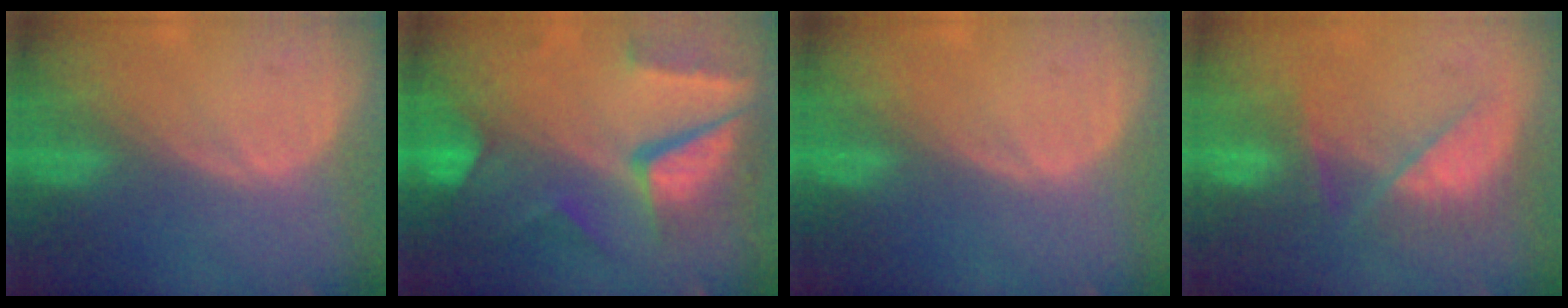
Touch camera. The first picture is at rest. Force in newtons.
{"total": 10.3, "press": 8.8, "slide": 5.5}
{"total": 0.0}
{"total": 7.2, "press": 6.9, "slide": 2.1}